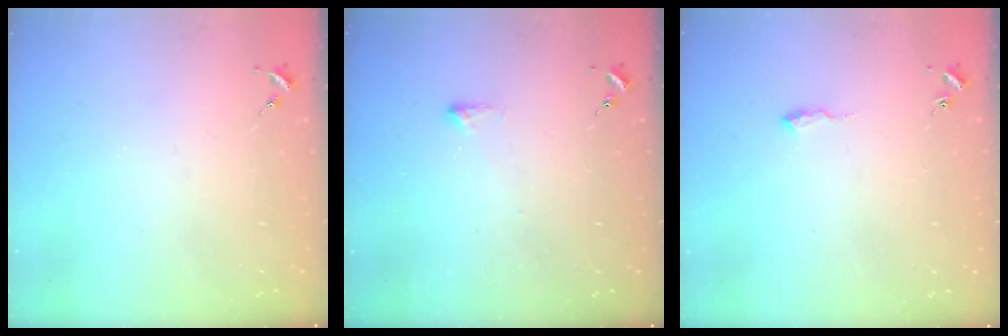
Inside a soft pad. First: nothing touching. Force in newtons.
{"total": 2.7, "press": 2.6, "slide": 0.5}
{"total": 5.7, "press": 5.7, "slide": 0.6}